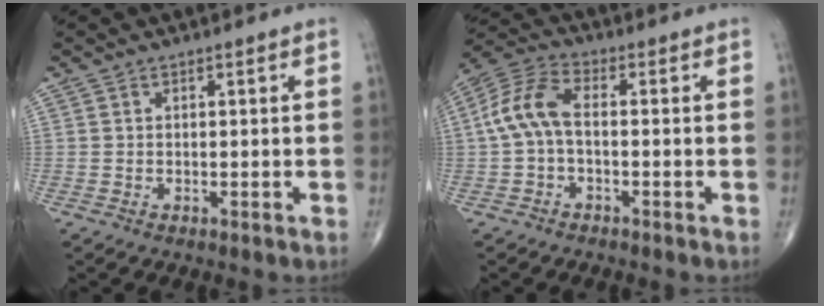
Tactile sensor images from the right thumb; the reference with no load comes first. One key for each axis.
{"total": 8.4, "fx": -0.4, "fy": 4.5, "fz": 7.2, "tx": -0.157, "ty": 0.029, "tz": -0.018}